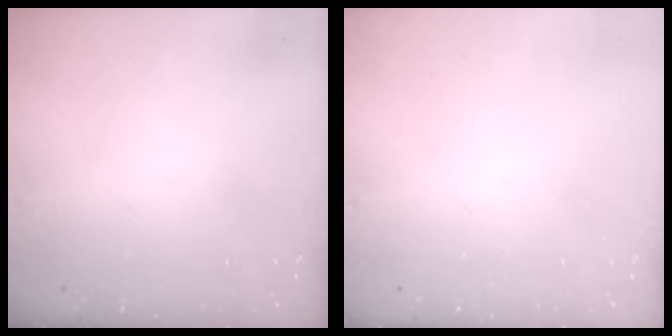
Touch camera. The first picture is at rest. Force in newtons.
{"total": 0.0}